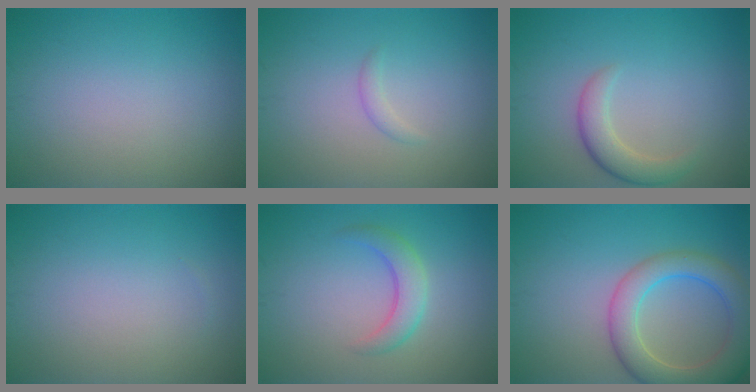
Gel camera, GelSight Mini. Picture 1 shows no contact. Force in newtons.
{"total": 0.9, "press": 0.9, "slide": 0.0}
{"total": 2.9, "press": 2.9, "slide": 0.2}
{"total": 0.0}
{"total": 2.7, "press": 2.7, "slide": 0.2}
{"total": 6.5, "press": 6.5, "slide": 0.5}